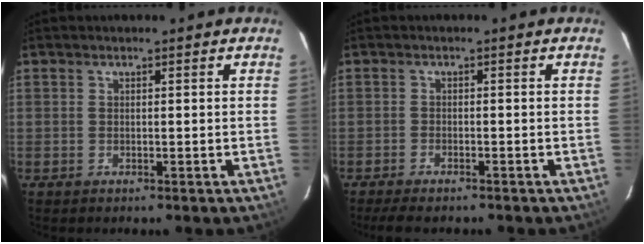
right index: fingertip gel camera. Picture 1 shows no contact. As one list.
[{"total": 5.0, "force": [-4.2, 1.3, 2.3], "torque": [-0.064, -0.017, -0.068]}]